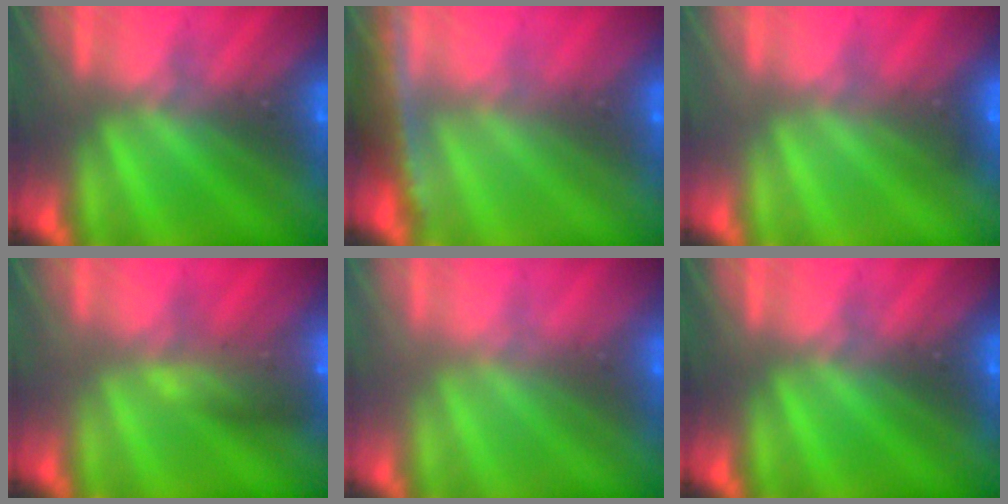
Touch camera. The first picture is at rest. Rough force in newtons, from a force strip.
{"total": 9.6}
{"total": 2.0}
{"total": 8.0}
{"total": 2.9}
{"total": 0.0}